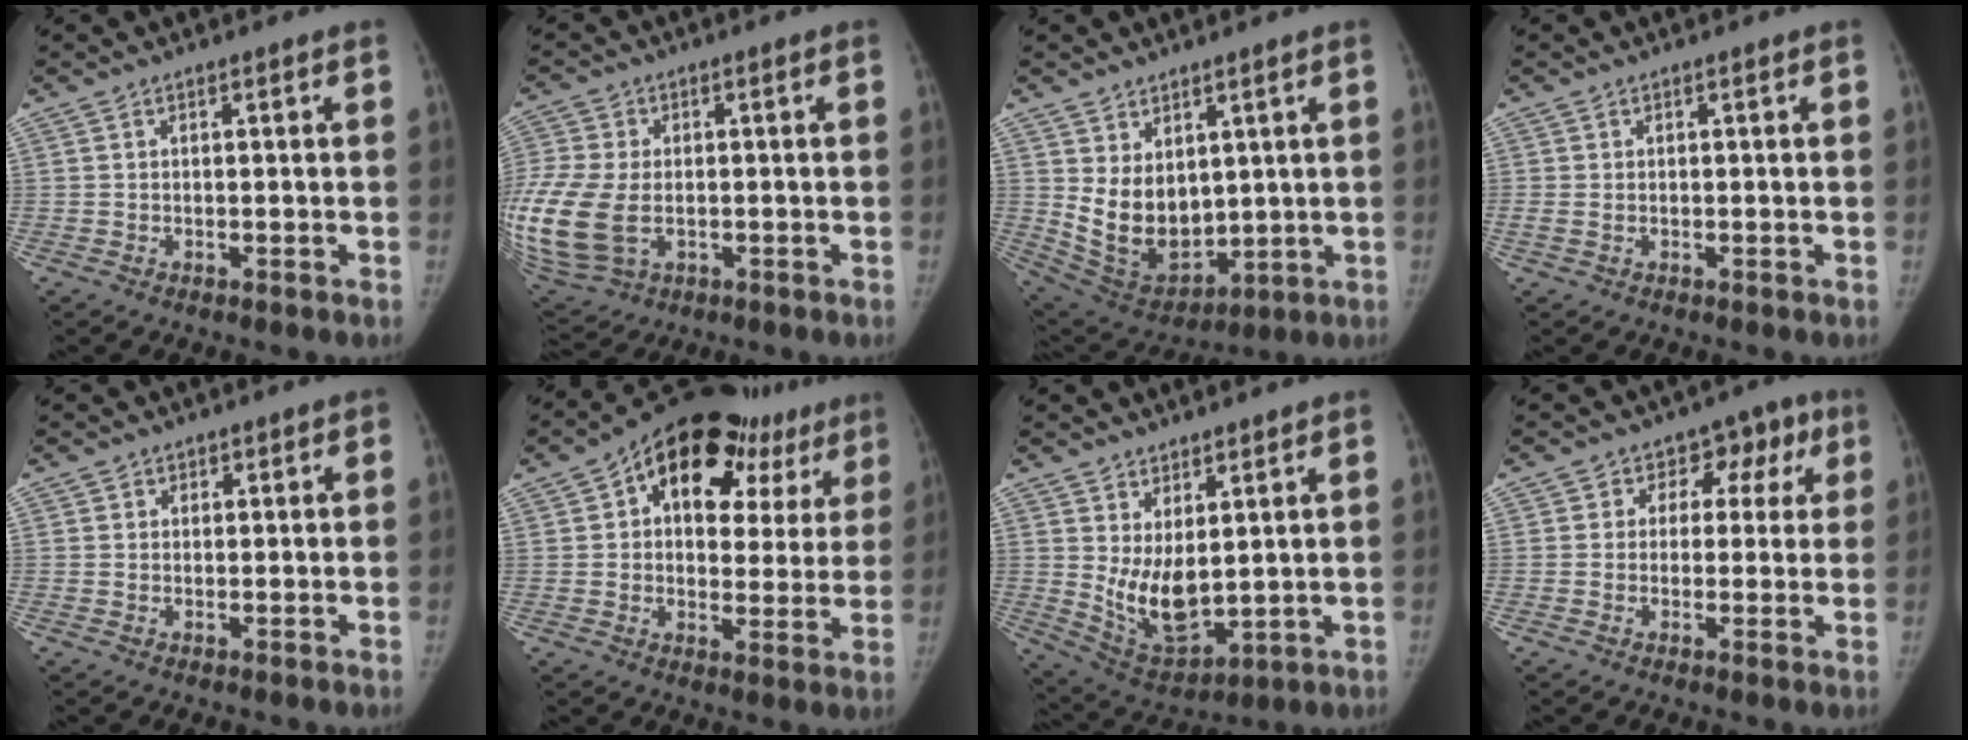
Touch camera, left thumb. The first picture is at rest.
{"total": 20.3, "force": [-3.6, 14.0, 14.3], "torque": [-0.379, -0.009, -0.048]}
{"total": 12.1, "force": [2.4, 8.2, 8.5], "torque": [-0.106, -0.027, 0.077]}
{"total": 1.7, "force": [-0.4, 1.1, 1.2], "torque": [-0.039, 0.004, -0.007]}
{"total": 1.4, "force": [0.4, 1.3, 0.0], "torque": [0.025, 0.002, -0.003]}
{"total": 21.8, "force": [11.5, 12.5, 13.7], "torque": [-0.132, 0.009, 0.161]}
{"total": 10.3, "force": [2.2, 5.8, 8.2], "torque": [-0.117, -0.036, 0.063]}
{"total": 7.7, "force": [2.2, 6.5, 3.5], "torque": [0.021, 0.010, 0.015]}